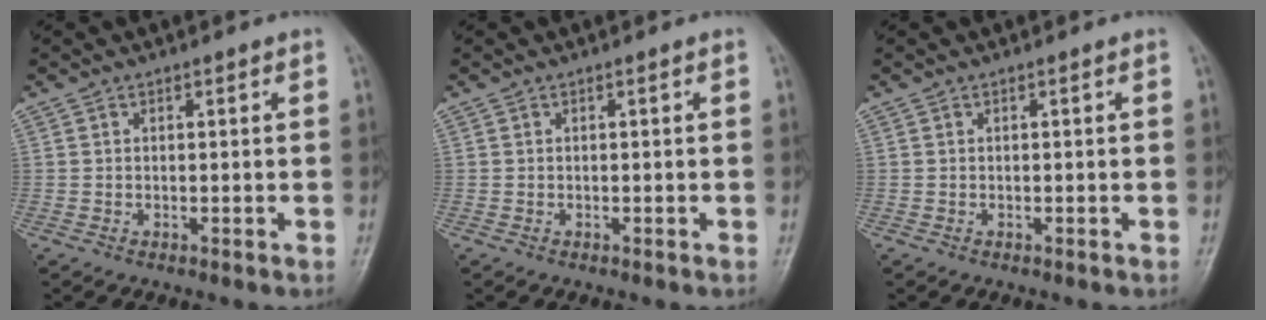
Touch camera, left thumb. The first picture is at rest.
{"total": 0.0}
{"total": 0.0}